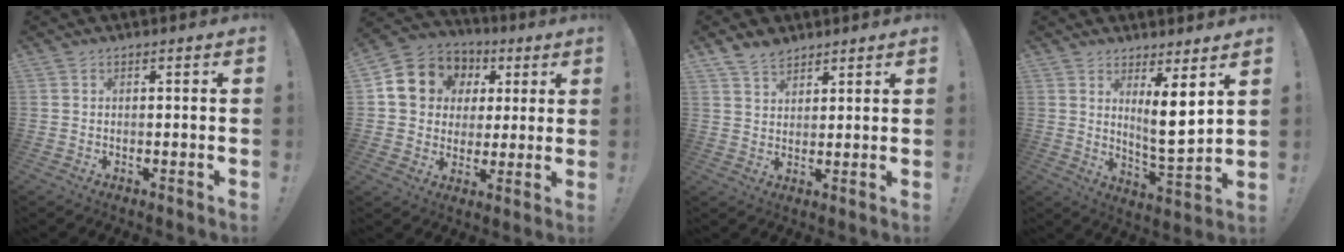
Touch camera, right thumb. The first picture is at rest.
{"total": 13.2, "force": [4.4, 11.4, 5.0], "torque": [-0.066, -0.017, 0.096]}
{"total": 5.7, "force": [4.5, 3.1, 1.6], "torque": [-0.028, -0.024, 0.085]}
{"total": 9.4, "force": [4.5, 1.4, 8.1], "torque": [-0.114, -0.044, 0.076]}